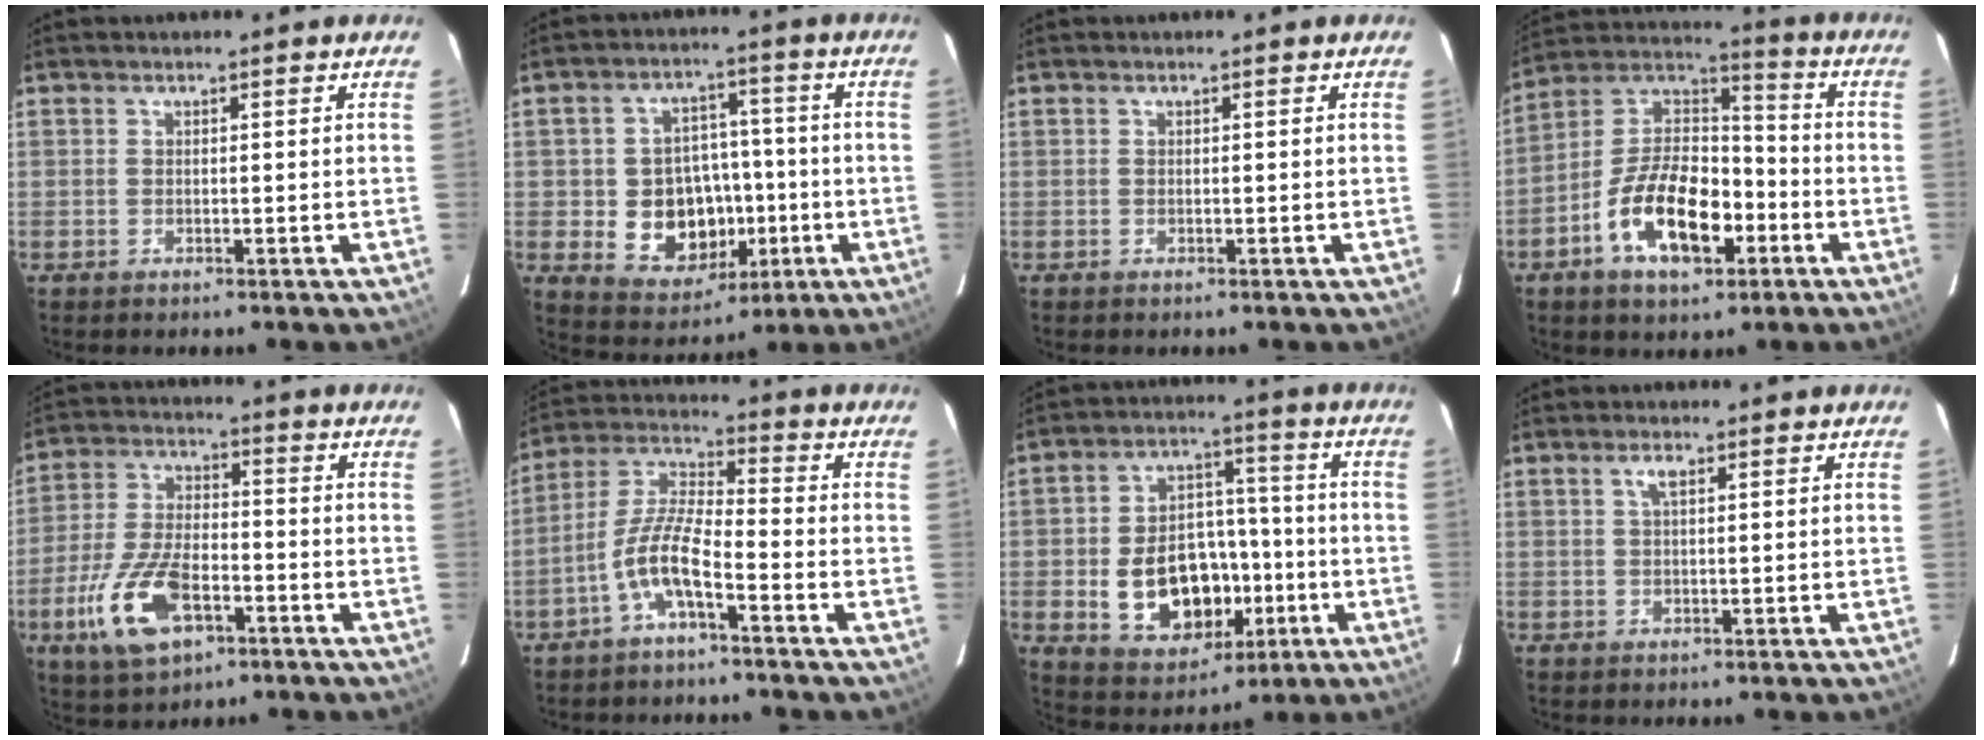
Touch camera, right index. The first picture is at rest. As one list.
[{"total": 12.4, "force": [-2.6, 10.3, 6.5], "torque": [-0.146, 0.012, -0.021]}, {"total": 0.0}, {"total": 16.5, "force": [-6.6, 8.5, 12.4], "torque": [-0.239, 0.020, -0.111]}, {"total": 14.3, "force": [-6.5, 7.0, 10.7], "torque": [-0.237, -0.011, -0.116]}, {"total": 8.0, "force": [-4.2, 1.7, 6.6], "torque": [-0.148, 0.013, -0.082]}, {"total": 16.1, "force": [-4.0, 11.0, 11.1], "torque": [-0.221, 0.022, -0.036]}, {"total": 1.8, "force": [0.7, 0.6, 1.5], "torque": [-0.030, 0.005, 0.013]}]